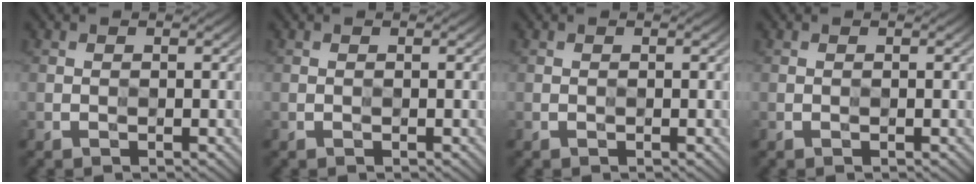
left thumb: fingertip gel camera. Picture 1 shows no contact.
{"total": 0.0}
{"total": 0.0}
{"total": 0.0}